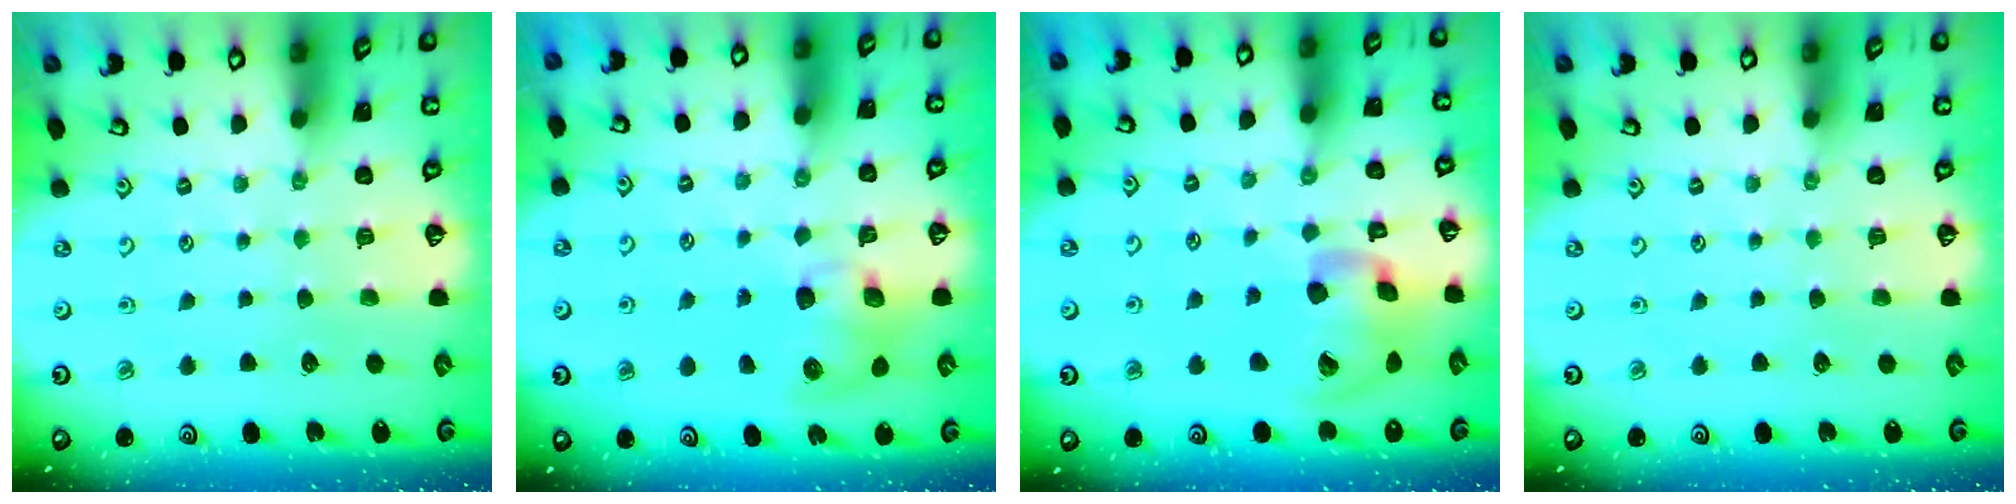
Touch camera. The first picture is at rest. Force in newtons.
{"total": 8.6, "press": 8.5, "slide": 1.1}
{"total": 17.8, "press": 17.5, "slide": 2.9}
{"total": 0.0}